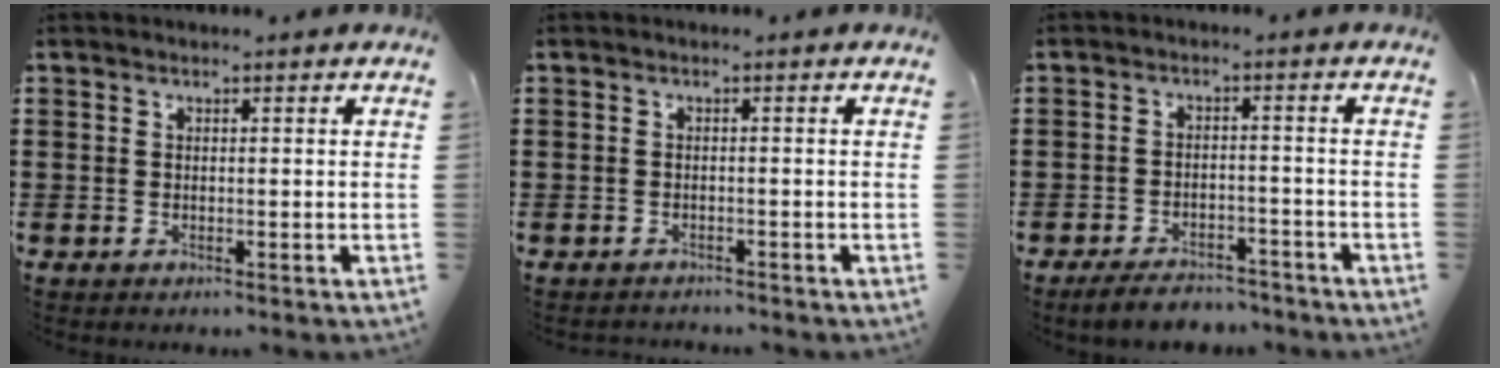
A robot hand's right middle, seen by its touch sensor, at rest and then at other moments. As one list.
[{"total": 0.9, "force": [-0.8, 0.0, -0.1], "torque": [-0.003, -0.001, -0.018]}, {"total": 4.0, "force": [-3.7, 0.7, 1.1], "torque": [-0.027, 0.002, -0.076]}]